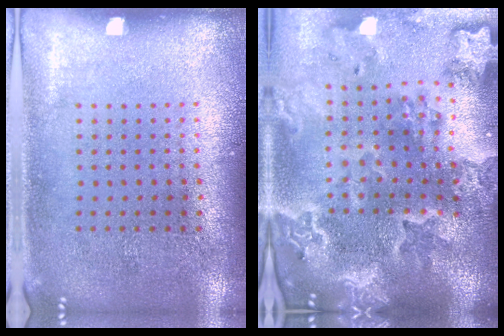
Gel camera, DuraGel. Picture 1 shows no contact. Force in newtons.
{"total": 4.2, "press": 3.5, "slide": 2.4}